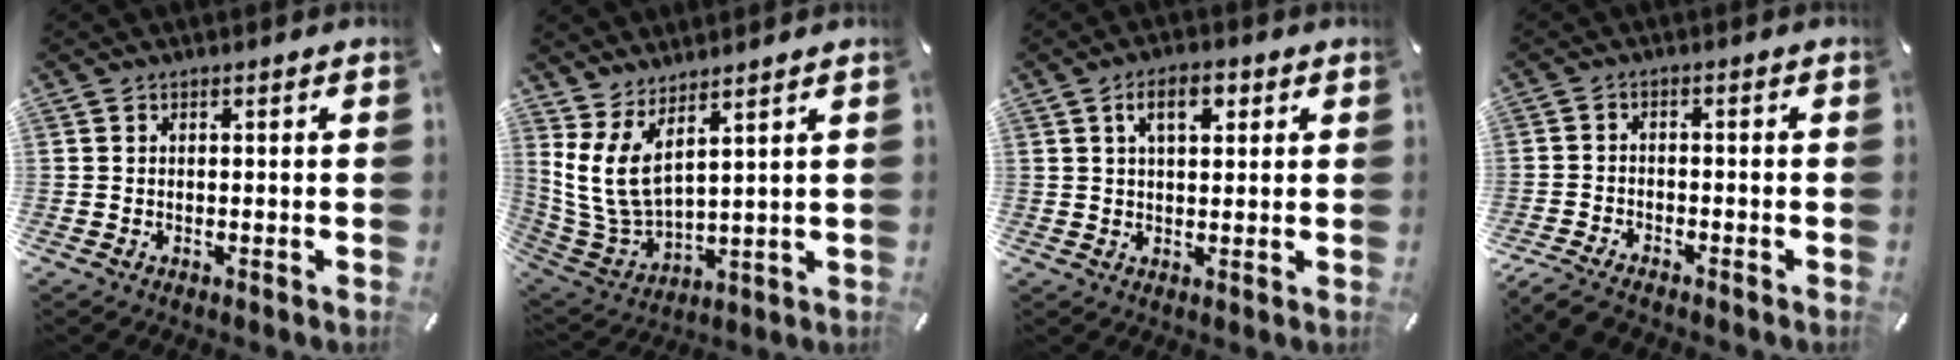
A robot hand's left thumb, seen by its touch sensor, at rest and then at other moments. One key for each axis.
{"total": 9.3, "fx": 4.6, "fy": 4.5, "fz": 6.6, "tx": -0.174, "ty": -0.041, "tz": 0.089}
{"total": 6.5, "fx": 2.6, "fy": 3.2, "fz": 5.0, "tx": -0.082, "ty": 0.001, "tz": 0.040}
{"total": 4.2, "fx": -3.8, "fy": 1.2, "fz": 1.5, "tx": -0.042, "ty": 0.010, "tz": -0.076}